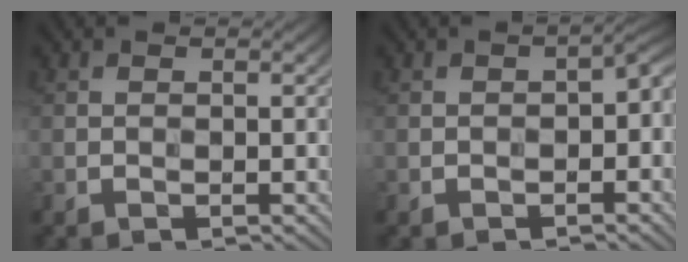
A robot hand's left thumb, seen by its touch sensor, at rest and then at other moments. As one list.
[{"total": 4.1, "force": [-1.4, 2.2, 3.2], "torque": [-0.041, -0.001, -0.027]}]